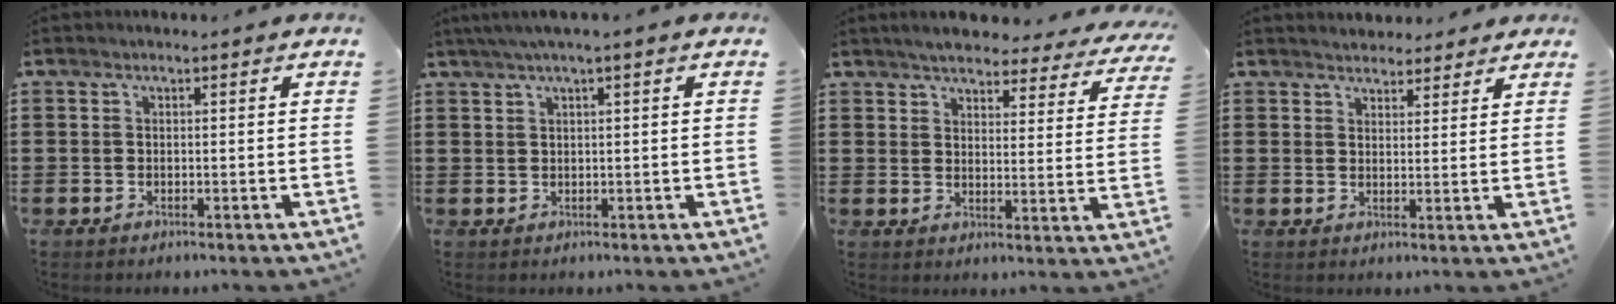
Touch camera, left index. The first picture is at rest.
{"total": 1.9, "force": [0.7, -0.2, 1.7], "torque": [-0.030, -0.002, 0.012]}
{"total": 5.0, "force": [4.8, 0.3, 1.5], "torque": [-0.051, -0.025, 0.082]}
{"total": 2.7, "force": [2.6, 0.6, -0.1], "torque": [-0.006, -0.003, 0.050]}